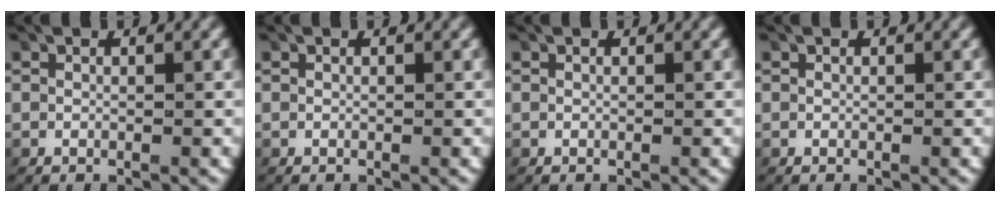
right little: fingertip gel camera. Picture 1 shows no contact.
{"total": 0.0}
{"total": 0.0}
{"total": 0.0}